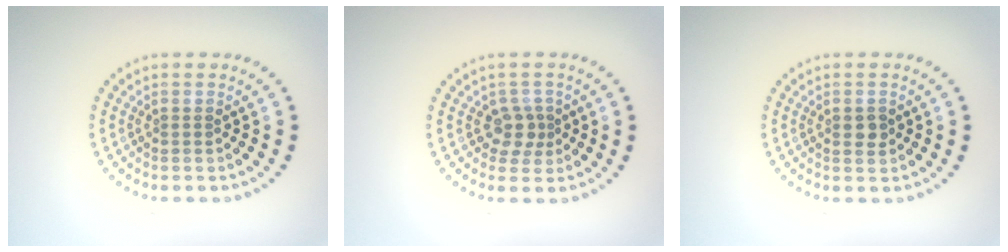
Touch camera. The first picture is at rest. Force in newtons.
{"total": 2.0, "press": 1.7, "slide": 1.1}
{"total": 1.4, "press": 1.4, "slide": 0.1}